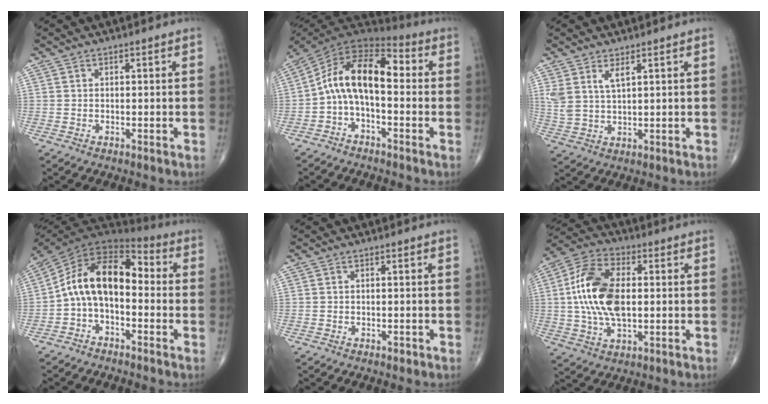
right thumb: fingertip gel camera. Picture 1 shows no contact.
{"total": 13.2, "force": [-0.6, 7.0, 11.2], "torque": [-0.177, 0.057, -0.025]}
{"total": 4.6, "force": [2.5, 1.6, 3.5], "torque": [-0.079, -0.012, 0.059]}
{"total": 13.6, "force": [-1.3, 8.1, 10.8], "torque": [-0.166, 0.065, -0.038]}
{"total": 0.9, "force": [-0.5, 0.4, 0.5], "torque": [-0.008, -0.001, -0.008]}
{"total": 15.6, "force": [0.8, 8.5, 13.1], "torque": [-0.261, 0.015, 0.012]}